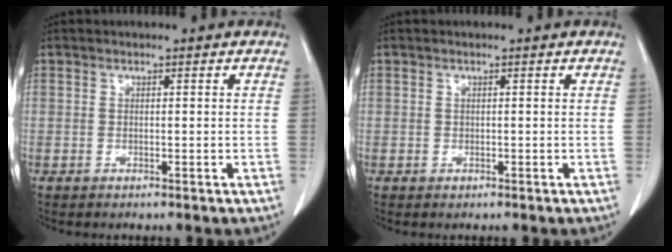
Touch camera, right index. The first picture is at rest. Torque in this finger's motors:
{"motor_torque": [-0.51, -0.27, -0.44, -0.14]}